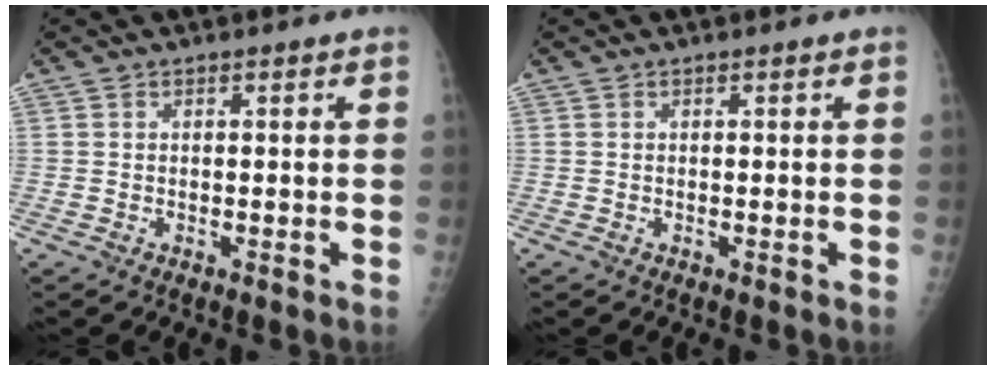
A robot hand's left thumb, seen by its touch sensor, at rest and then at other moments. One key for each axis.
{"total": 0.0}